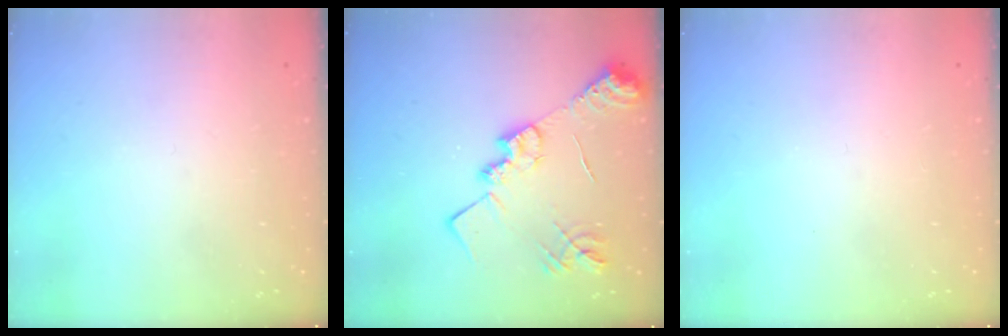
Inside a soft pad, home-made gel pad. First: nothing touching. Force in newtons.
{"total": 16.1, "press": 16.1, "slide": 1.0}
{"total": 0.0}